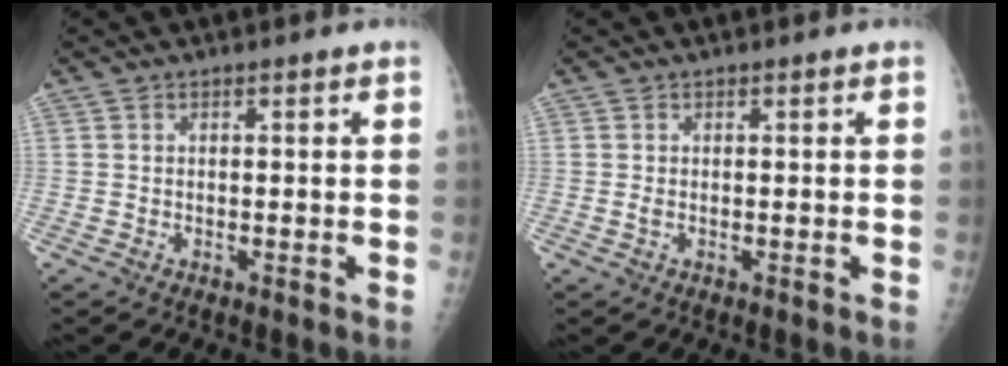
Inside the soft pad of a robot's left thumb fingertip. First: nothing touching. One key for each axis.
{"total": 0.6, "fx": 0.0, "fy": 0.3, "fz": 0.5, "tx": -0.012, "ty": -0.001, "tz": 0.001}